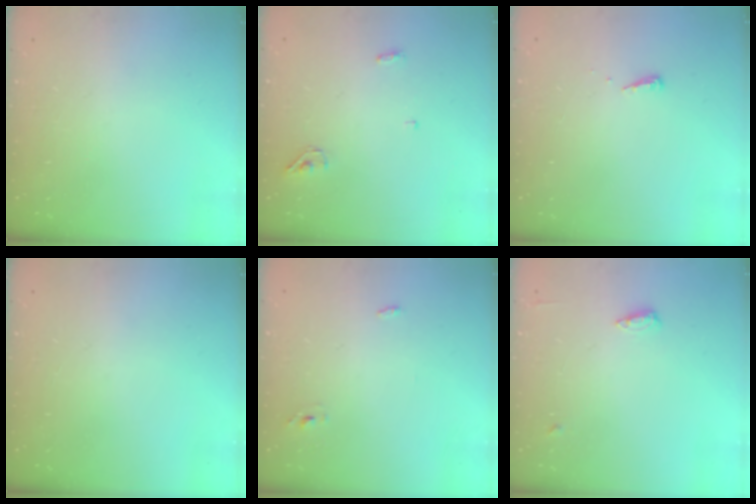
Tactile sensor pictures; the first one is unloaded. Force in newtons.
{"total": 3.4, "press": 3.3, "slide": 1.0}
{"total": 3.9, "press": 3.9, "slide": 0.5}
{"total": 0.0}
{"total": 2.7, "press": 2.6, "slide": 0.8}
{"total": 5.5, "press": 5.4, "slide": 1.0}